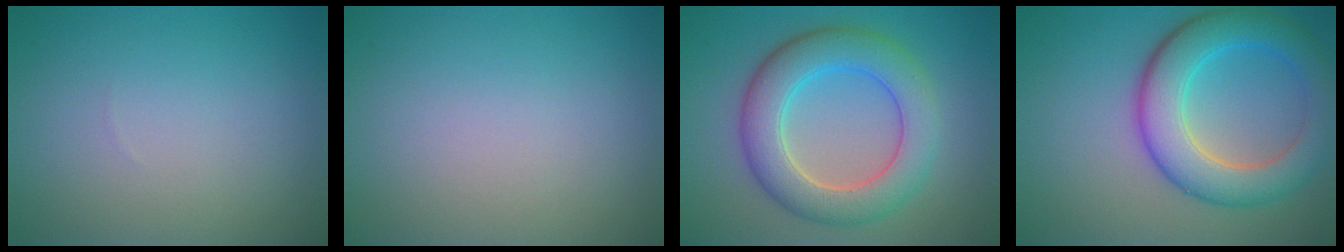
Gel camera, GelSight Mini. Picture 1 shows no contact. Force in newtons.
{"total": 0.0}
{"total": 7.0, "press": 7.0, "slide": 0.3}
{"total": 7.4, "press": 7.4, "slide": 0.4}